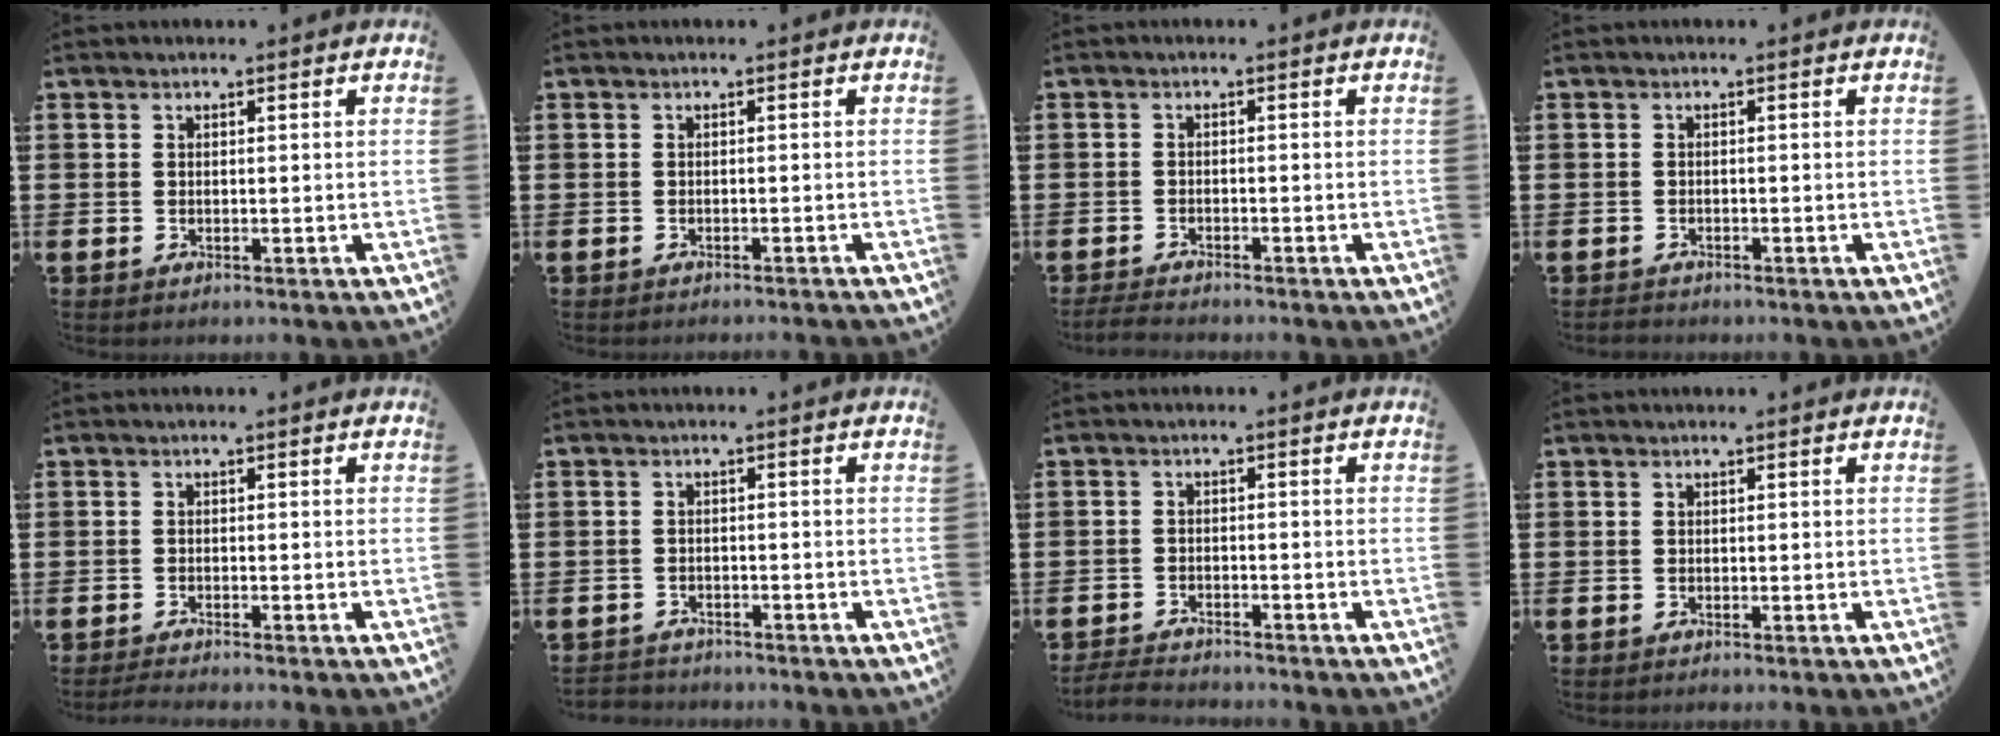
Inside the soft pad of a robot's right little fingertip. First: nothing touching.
{"total": 0.6, "force": [-0.6, -0.1, 0.0], "torque": [0.001, -0.002, -0.011]}
{"total": 1.5, "force": [-1.5, 0.1, 0.4], "torque": [-0.009, 0.003, -0.030]}
{"total": 0.6, "force": [-0.6, 0.1, -0.1], "torque": [-0.001, -0.001, -0.013]}
{"total": 1.1, "force": [-0.9, -0.1, 0.5], "torque": [-0.008, -0.001, -0.019]}
{"total": 1.5, "force": [-1.5, 0.2, -0.2], "torque": [-0.001, 0.002, -0.034]}
{"total": 2.4, "force": [-2.4, 0.0, 0.1], "torque": [-0.005, 0.003, -0.052]}
{"total": 0.0}